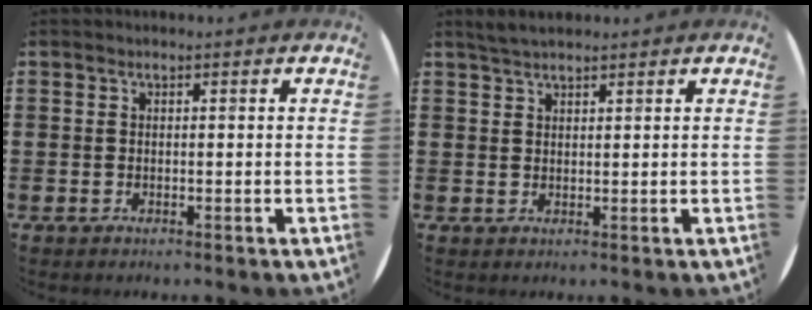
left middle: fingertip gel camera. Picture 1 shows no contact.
{"total": 2.2, "force": [1.9, 0.3, 0.9], "torque": [-0.022, 0.003, 0.036]}